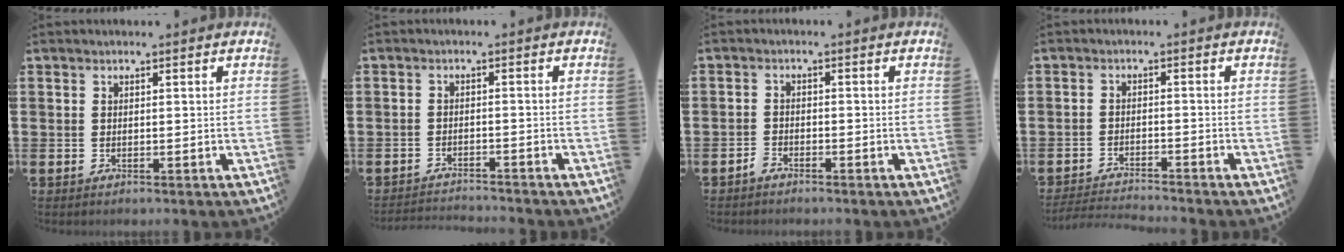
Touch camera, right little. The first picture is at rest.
{"total": 2.0, "force": [-1.9, -0.1, -0.2], "torque": [-0.002, 0.003, -0.043]}
{"total": 1.5, "force": [-1.4, 0.5, 0.4], "torque": [-0.009, 0.003, -0.028]}
{"total": 2.3, "force": [-2.3, -0.2, 0.1], "torque": [-0.004, 0.001, -0.049]}